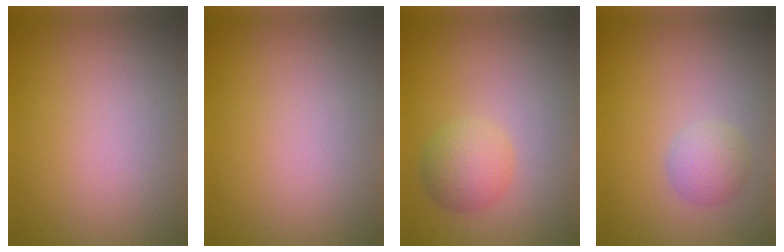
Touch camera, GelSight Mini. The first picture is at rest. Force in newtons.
{"total": 0.0}
{"total": 2.8, "press": 2.8, "slide": 0.1}
{"total": 2.0, "press": 2.0, "slide": 0.0}